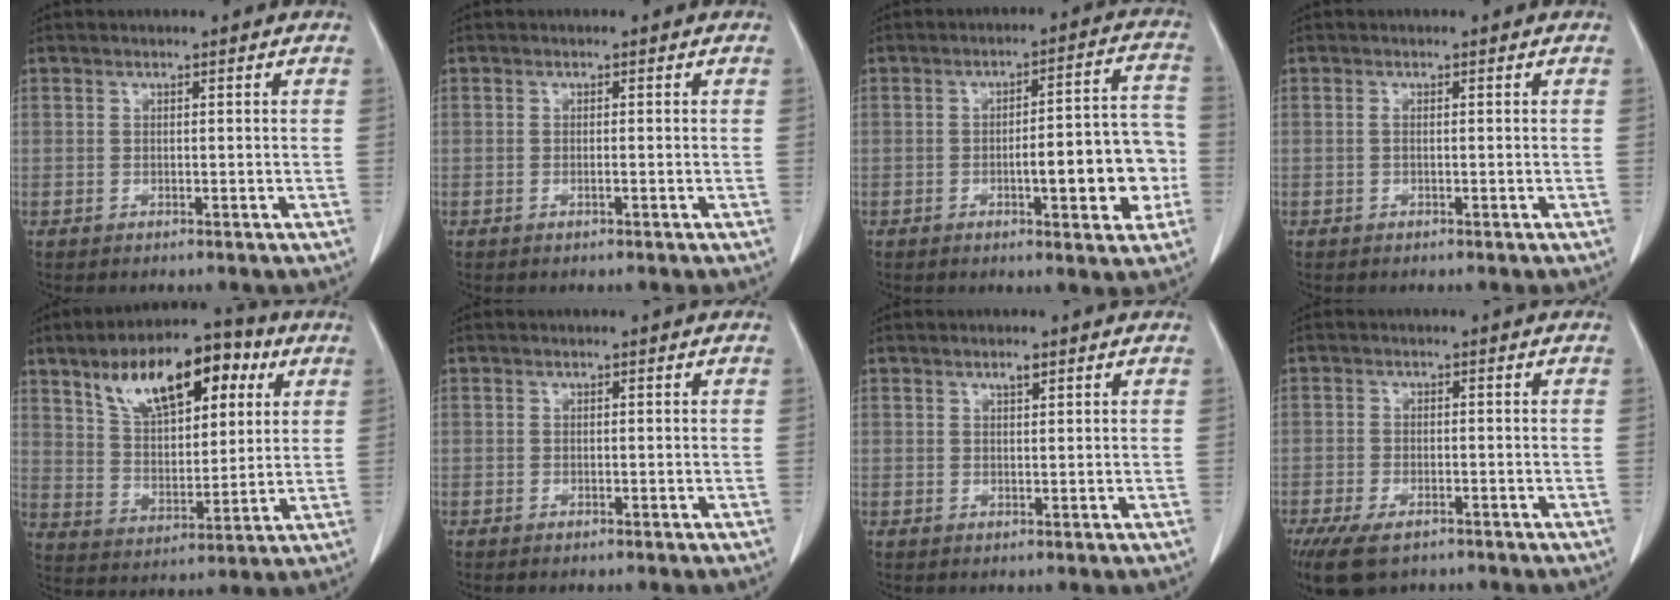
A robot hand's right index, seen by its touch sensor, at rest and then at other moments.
{"total": 0.9, "force": [-0.3, 0.3, 0.8], "torque": [-0.018, -0.001, -0.003]}
{"total": 12.8, "force": [-3.0, 3.2, 12.0], "torque": [-0.151, 0.032, -0.035]}
{"total": 0.8, "force": [0.0, 0.4, 0.7], "torque": [-0.017, 0.001, -0.002]}
{"total": 17.7, "force": [8.5, 8.0, 13.4], "torque": [-0.222, 0.038, 0.146]}
{"total": 0.8, "force": [-0.4, 0.4, 0.6], "torque": [-0.015, -0.001, -0.003]}
{"total": 1.8, "force": [1.1, 0.7, 1.2], "torque": [-0.026, -0.001, 0.020]}
{"total": 9.7, "force": [-6.4, 4.6, 5.6], "torque": [-0.115, -0.013, -0.101]}